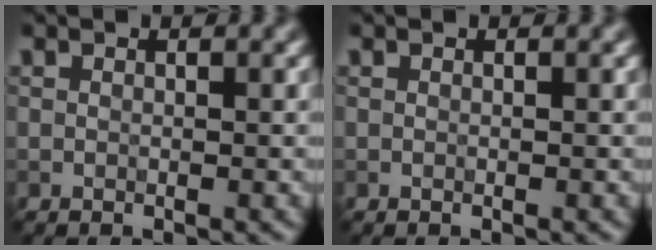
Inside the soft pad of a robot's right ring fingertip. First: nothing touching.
{"total": 0.0}